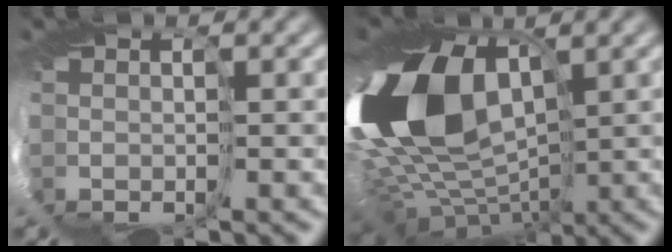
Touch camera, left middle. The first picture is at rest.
{"total": 15.7, "force": [1.9, 10.4, 11.5], "torque": [-0.251, -0.021, 0.040]}